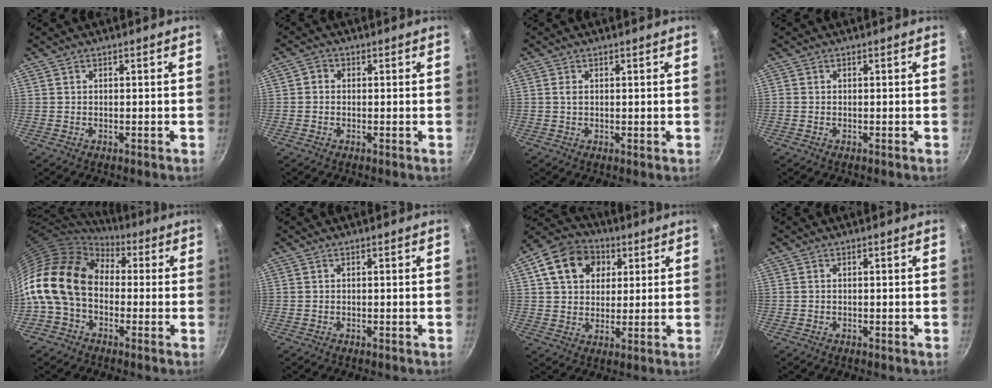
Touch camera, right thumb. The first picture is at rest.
{"total": 1.9, "force": [0.0, 1.7, 0.8], "torque": [-0.012, 0.005, -0.007]}
{"total": 1.1, "force": [0.3, 0.6, 0.9], "torque": [-0.015, 0.000, 0.003]}
{"total": 0.0}
{"total": 16.1, "force": [1.0, 11.8, 10.9], "torque": [-0.183, 0.029, -0.001]}
{"total": 0.0}
{"total": 13.2, "force": [4.7, 10.2, 7.0], "torque": [-0.099, 0.008, 0.066]}
{"total": 0.0}